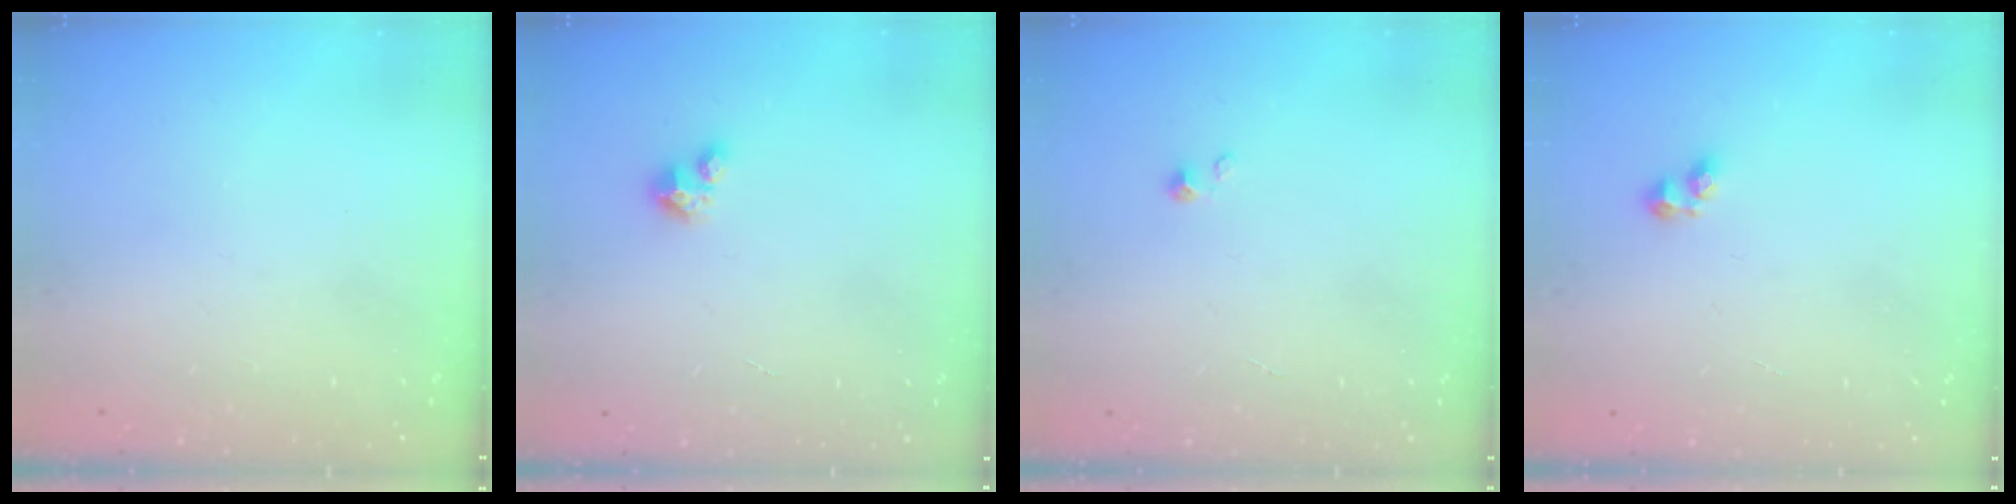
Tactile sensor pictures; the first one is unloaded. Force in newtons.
{"total": 2.8, "press": 2.8, "slide": 0.2}
{"total": 0.7, "press": 0.7, "slide": 0.1}
{"total": 2.5, "press": 2.3, "slide": 0.9}